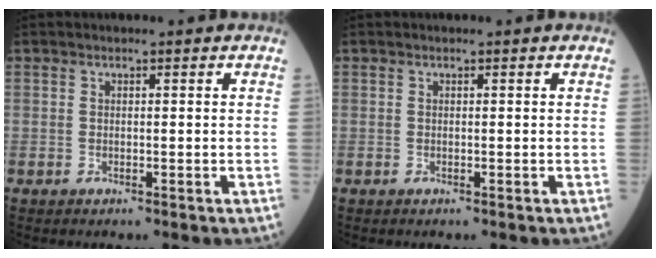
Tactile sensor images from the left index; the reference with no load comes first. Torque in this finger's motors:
{"motor_torque": [0.14, -0.14, 0.04, 0.01]}